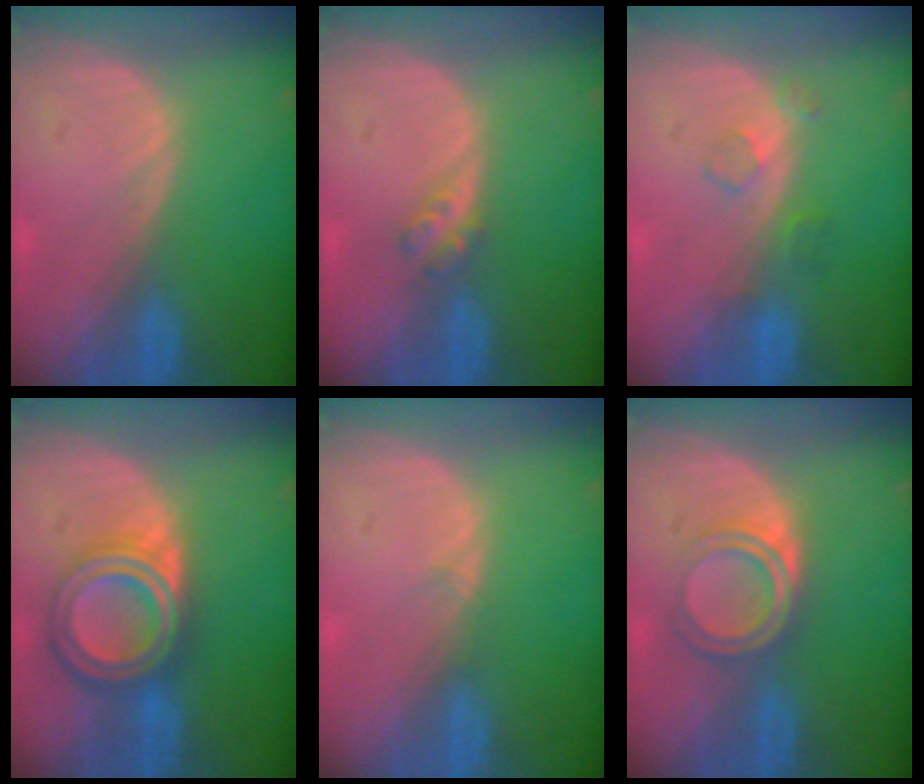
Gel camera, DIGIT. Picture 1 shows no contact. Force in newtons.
{"total": 2.5, "press": 2.1, "slide": 1.4}
{"total": 2.5, "press": 2.5, "slide": 0.3}
{"total": 8.1, "press": 8.1, "slide": 0.5}
{"total": 0.6, "press": 0.6, "slide": 0.1}
{"total": 4.7, "press": 4.6, "slide": 0.9}